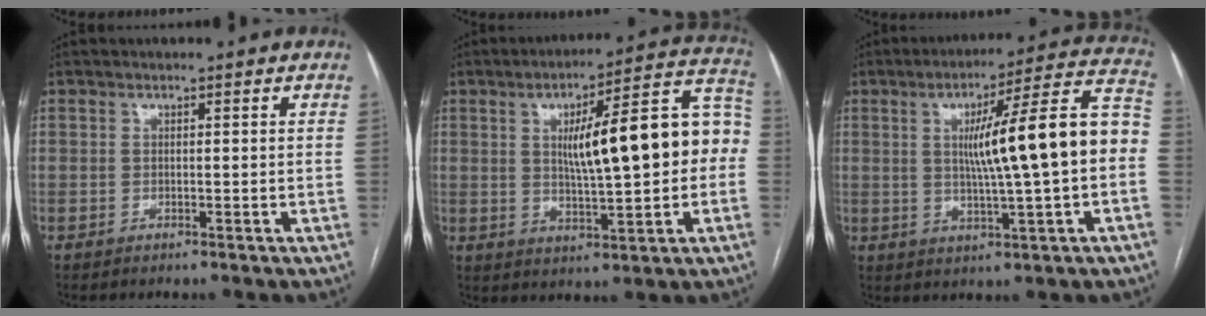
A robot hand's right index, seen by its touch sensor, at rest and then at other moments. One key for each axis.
{"total": 17.1, "fx": 1.3, "fy": 3.5, "fz": 16.7, "tx": -0.233, "ty": 0.045, "tz": 0.024}
{"total": 16.4, "fx": 0.3, "fy": 0.4, "fz": 16.4, "tx": -0.239, "ty": 0.026, "tz": 0.005}